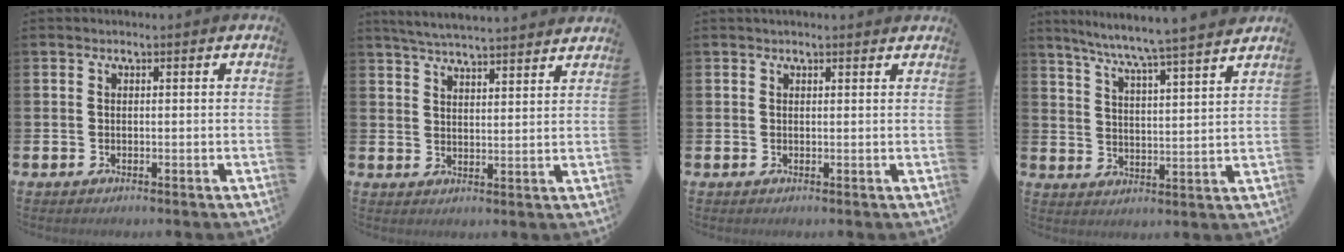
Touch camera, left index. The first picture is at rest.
{"total": 5.0, "force": [4.9, -0.2, 0.7], "torque": [-0.032, -0.025, 0.089]}
{"total": 0.9, "force": [0.9, 0.1, 0.3], "torque": [0.004, -0.001, 0.014]}
{"total": 6.8, "force": [6.4, -0.9, 2.1], "torque": [-0.063, -0.051, 0.108]}